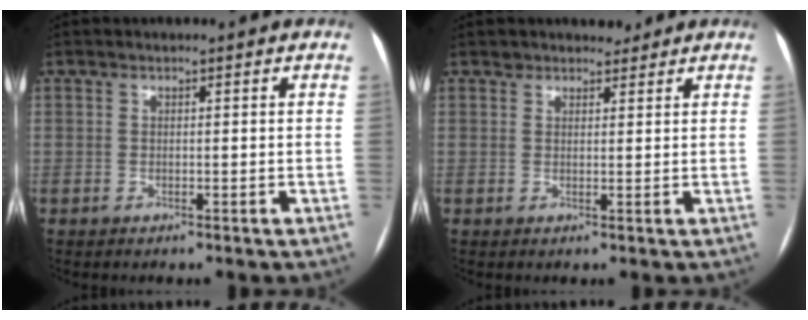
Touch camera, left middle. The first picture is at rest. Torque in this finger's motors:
{"motor_torque": [0.11, -0.10, -0.03, 0.00]}